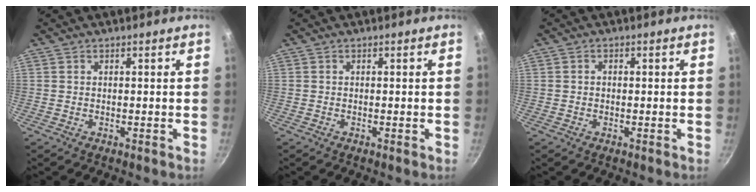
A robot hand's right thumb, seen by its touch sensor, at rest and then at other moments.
{"total": 0.0}
{"total": 1.0, "force": [-0.1, 0.8, 0.5], "torque": [-0.008, 0.005, -0.003]}